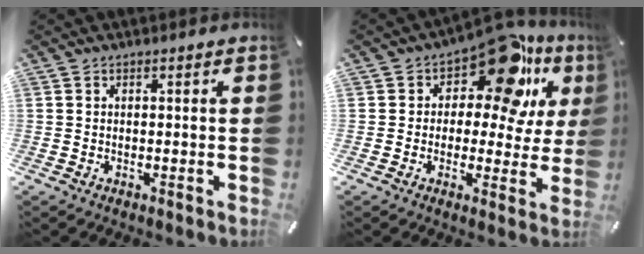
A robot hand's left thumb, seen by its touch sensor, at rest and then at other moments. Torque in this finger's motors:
{"motor_torque": [0.56, 0.50, 0.42, -0.20, 0.11]}